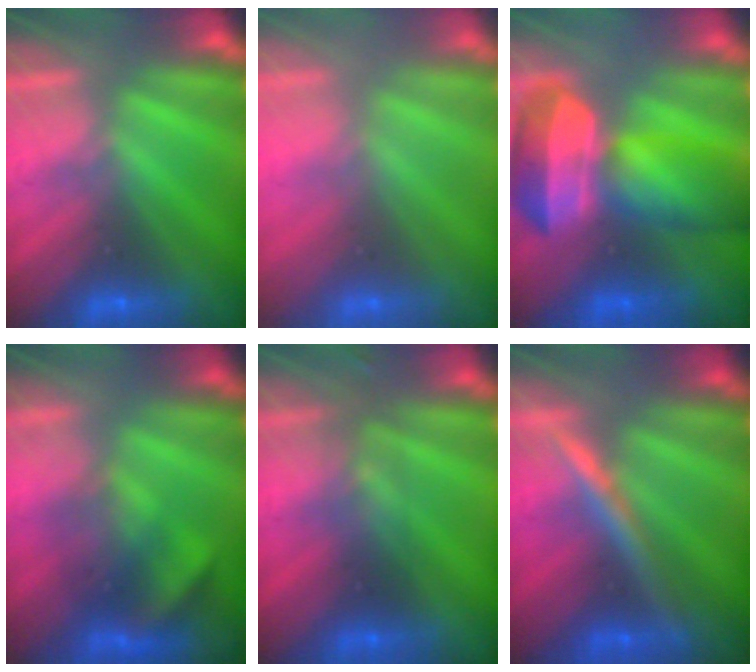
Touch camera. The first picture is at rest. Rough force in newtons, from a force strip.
{"total": 2.4}
{"total": 10.5}
{"total": 3.5}
{"total": 2.8}
{"total": 2.5}